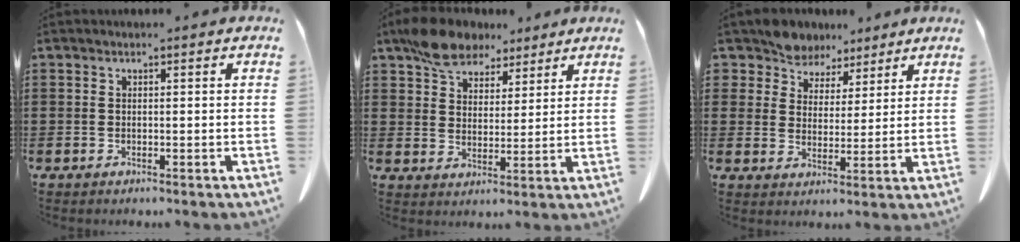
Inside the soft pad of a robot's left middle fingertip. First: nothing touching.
{"total": 7.9, "force": [6.4, 3.9, 2.7], "torque": [-0.069, -0.003, 0.120]}
{"total": 6.4, "force": [5.7, 3.0, 0.3], "torque": [-0.043, -0.023, 0.106]}